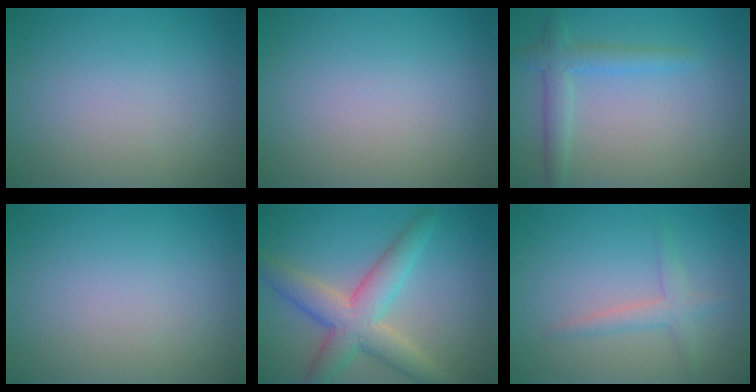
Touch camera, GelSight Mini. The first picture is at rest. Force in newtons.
{"total": 0.0}
{"total": 2.7, "press": 2.7, "slide": 0.1}
{"total": 0.0}
{"total": 5.9, "press": 5.9, "slide": 0.2}
{"total": 2.0, "press": 2.0, "slide": 0.1}